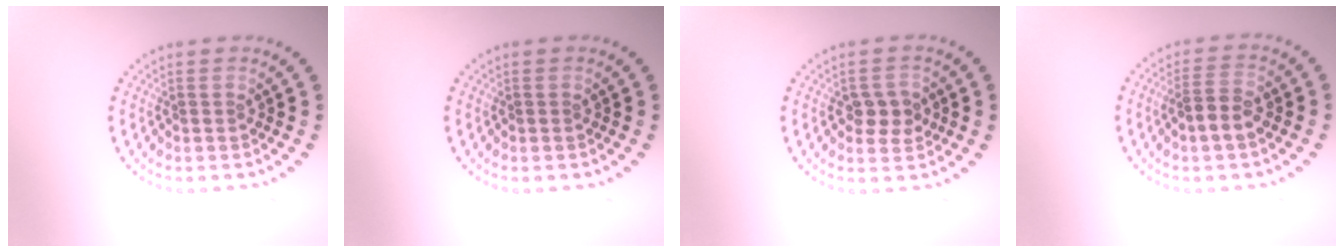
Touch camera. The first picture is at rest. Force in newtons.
{"total": 0.0}
{"total": 2.4, "press": 2.4, "slide": 0.2}
{"total": 2.7, "press": 2.7, "slide": 0.4}